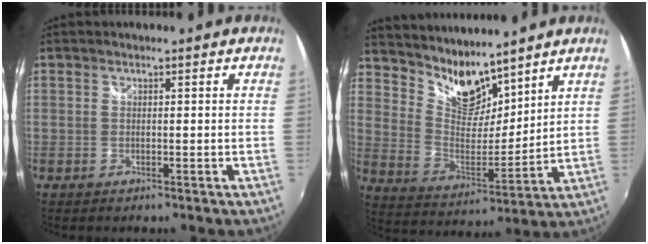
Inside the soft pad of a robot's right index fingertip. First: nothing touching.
{"total": 11.6, "force": [9.9, 4.4, 4.0], "torque": [-0.077, -0.010, 0.195]}